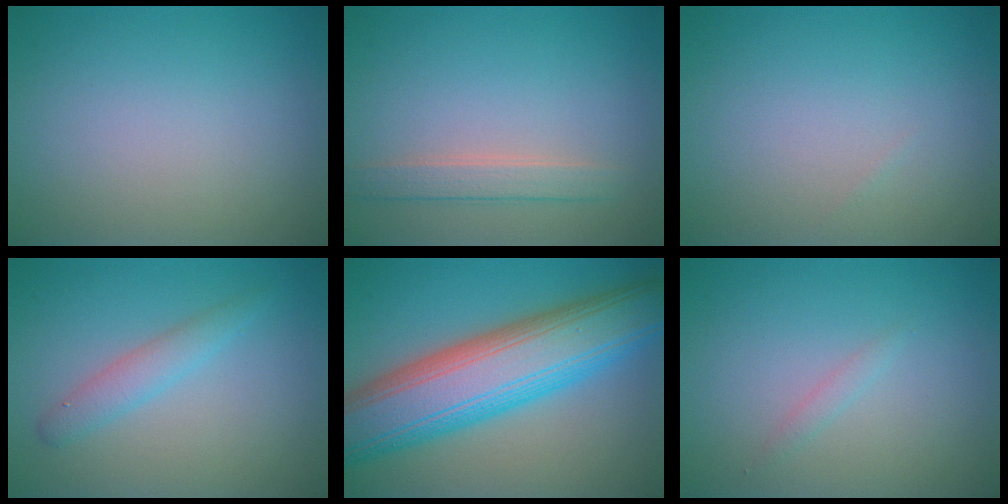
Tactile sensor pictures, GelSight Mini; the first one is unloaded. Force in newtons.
{"total": 2.2, "press": 2.2, "slide": 0.1}
{"total": 0.0}
{"total": 1.3, "press": 1.3, "slide": 0.2}
{"total": 12.4, "press": 12.4, "slide": 0.2}
{"total": 0.7, "press": 0.7, "slide": 0.1}